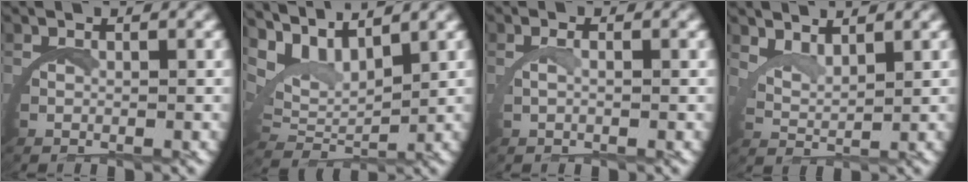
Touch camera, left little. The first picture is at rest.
{"total": 6.4, "force": [3.6, 3.7, 3.9], "torque": [-0.095, 0.001, 0.064]}
{"total": 0.9, "force": [0.1, -0.2, 0.9], "torque": [-0.026, 0.002, 0.006]}
{"total": 3.0, "force": [2.8, 0.4, 1.0], "torque": [-0.034, -0.005, 0.050]}